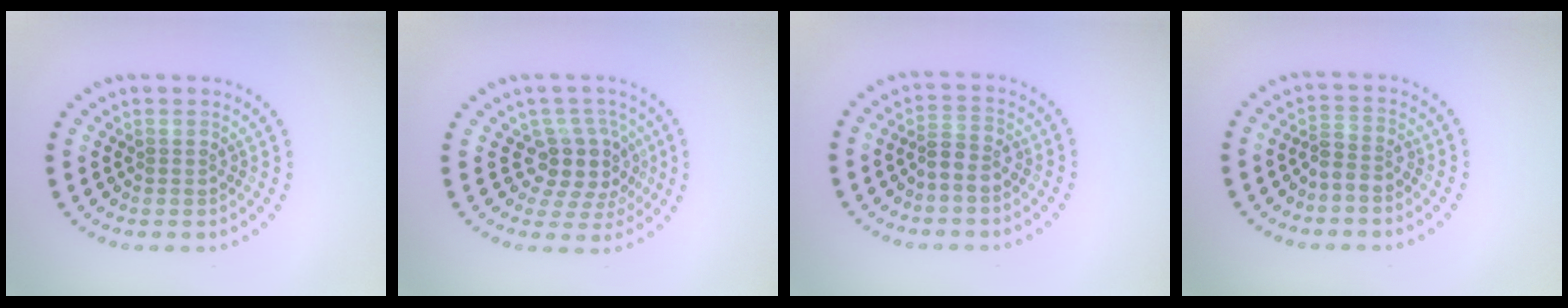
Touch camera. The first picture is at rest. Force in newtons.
{"total": 4.0, "press": 3.1, "slide": 2.5}
{"total": 2.1, "press": 2.0, "slide": 0.9}
{"total": 2.0, "press": 1.4, "slide": 1.3}